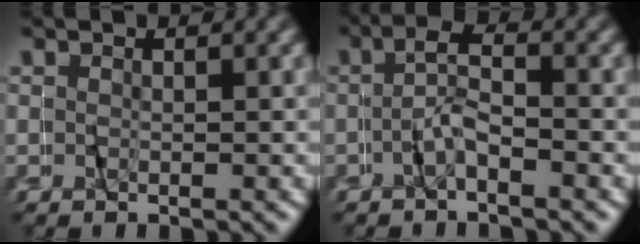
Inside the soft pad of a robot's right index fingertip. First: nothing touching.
{"total": 2.2, "force": [-1.1, 0.6, 1.8], "torque": [-0.028, 0.011, -0.032]}